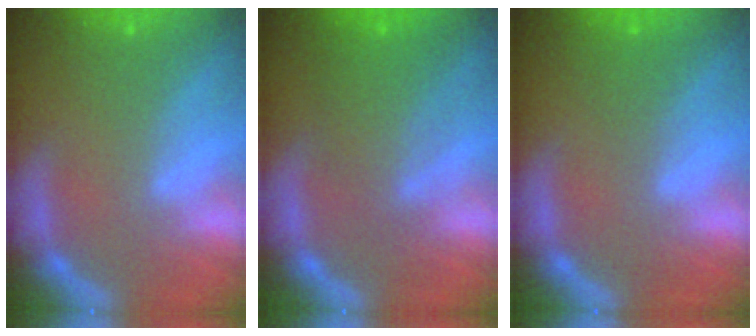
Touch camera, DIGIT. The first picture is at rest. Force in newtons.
{"total": 5.5}
{"total": 1.5}